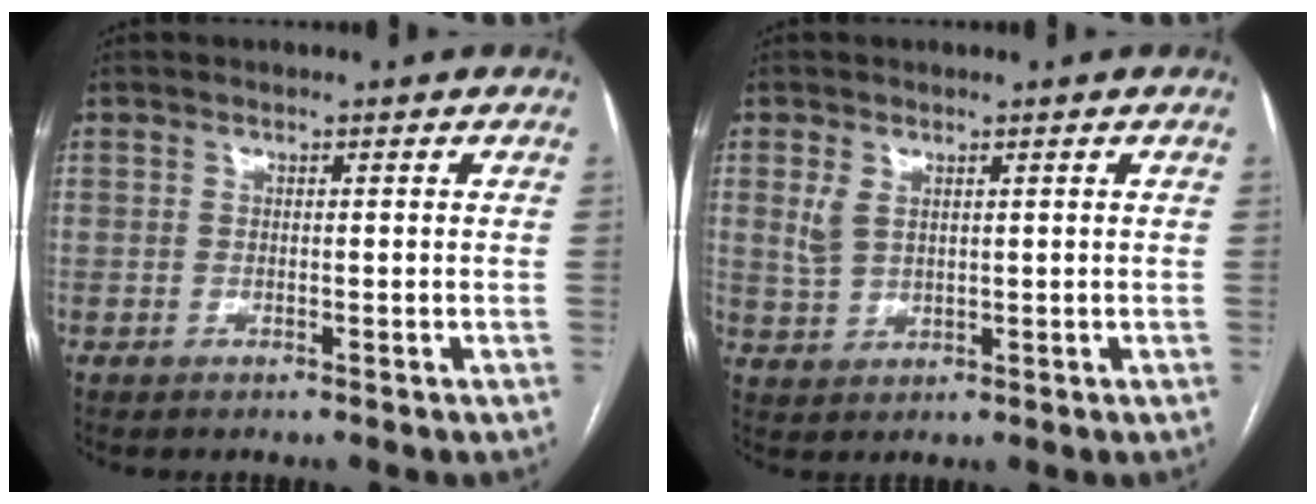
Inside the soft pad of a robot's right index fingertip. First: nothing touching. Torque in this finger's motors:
{"motor_torque": [0.40, 0.21, 0.21, 0.03]}